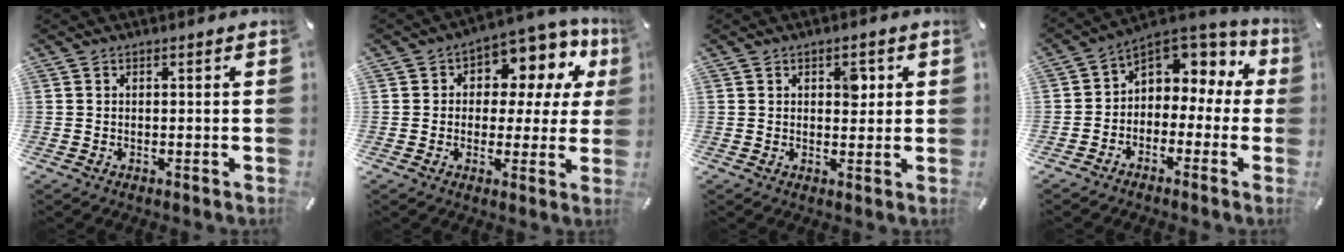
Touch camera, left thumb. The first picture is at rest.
{"total": 9.8, "force": [3.6, 6.7, 6.2], "torque": [-0.087, -0.026, 0.064]}
{"total": 3.9, "force": [1.4, 2.4, 2.7], "torque": [-0.010, -0.010, 0.010]}
{"total": 5.9, "force": [2.1, 5.3, 1.8], "torque": [-0.030, -0.026, 0.038]}